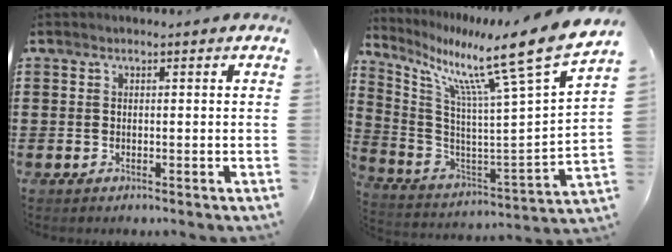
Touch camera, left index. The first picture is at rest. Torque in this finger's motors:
{"motor_torque": [2.14, 0.00, 0.32, 0.21]}